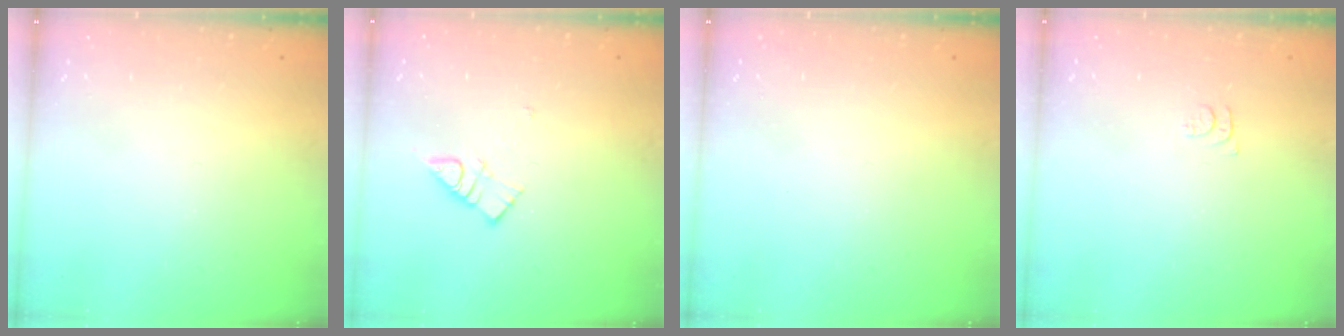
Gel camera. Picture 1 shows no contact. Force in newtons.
{"total": 5.9, "press": 5.9, "slide": 0.5}
{"total": 0.0}
{"total": 4.1, "press": 4.1, "slide": 0.6}